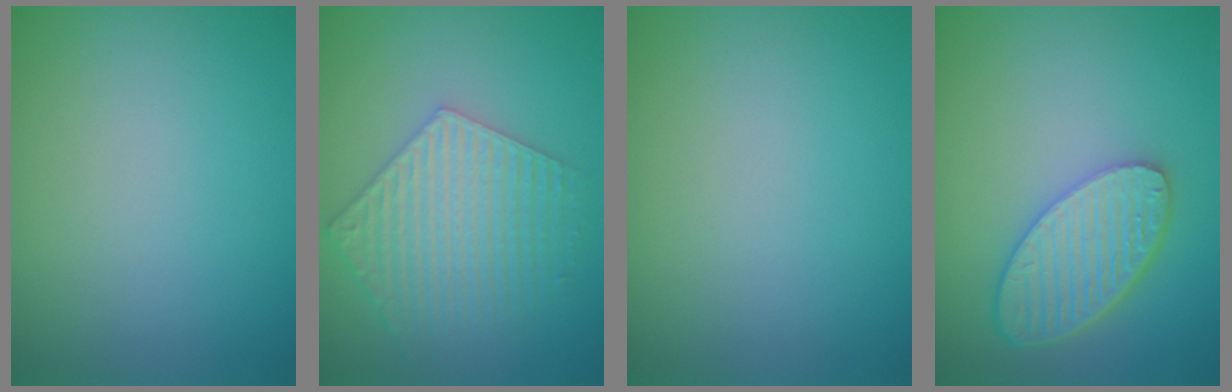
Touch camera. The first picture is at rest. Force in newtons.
{"total": 5.8, "press": 4.4, "slide": 3.8}
{"total": 0.0}
{"total": 5.6, "press": 4.5, "slide": 3.3}